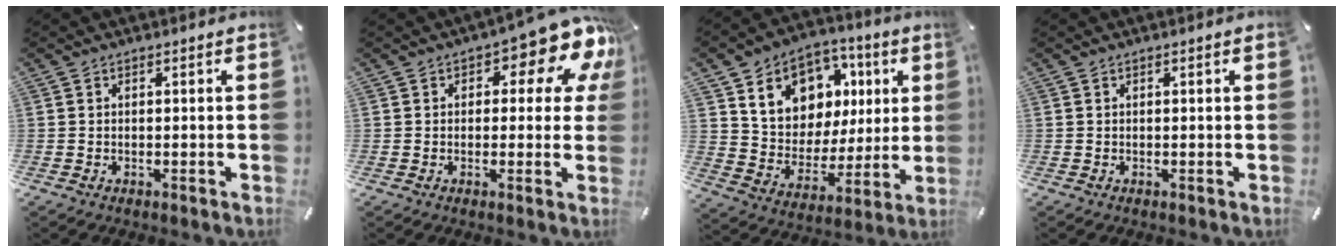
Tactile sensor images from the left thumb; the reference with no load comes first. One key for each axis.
{"total": 11.9, "fx": 6.2, "fy": 5.0, "fz": 8.9, "tx": -0.106, "ty": -0.042, "tz": 0.102}
{"total": 14.1, "fx": 6.3, "fy": 11.6, "fz": 4.7, "tx": -0.080, "ty": -0.039, "tz": 0.123}
{"total": 0.6, "fx": 0.1, "fy": 0.0, "fz": 0.6, "tx": -0.008, "ty": 0.001, "tz": 0.001}